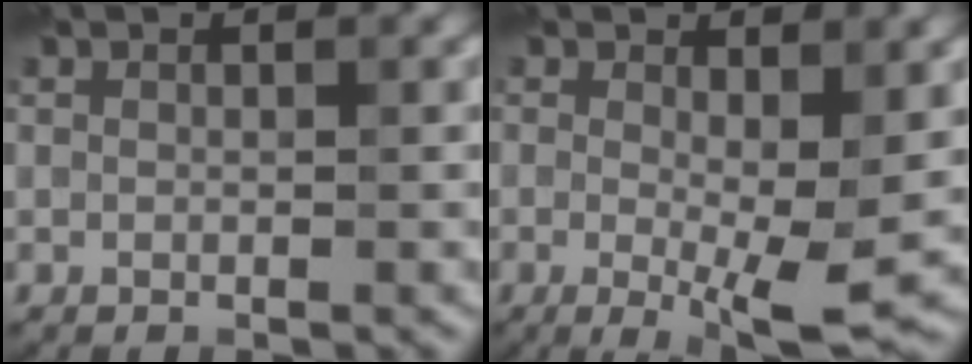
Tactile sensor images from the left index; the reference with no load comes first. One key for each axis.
{"total": 5.7, "fx": -0.2, "fy": 1.3, "fz": 5.5, "tx": -0.091, "ty": -0.016, "tz": -0.002}